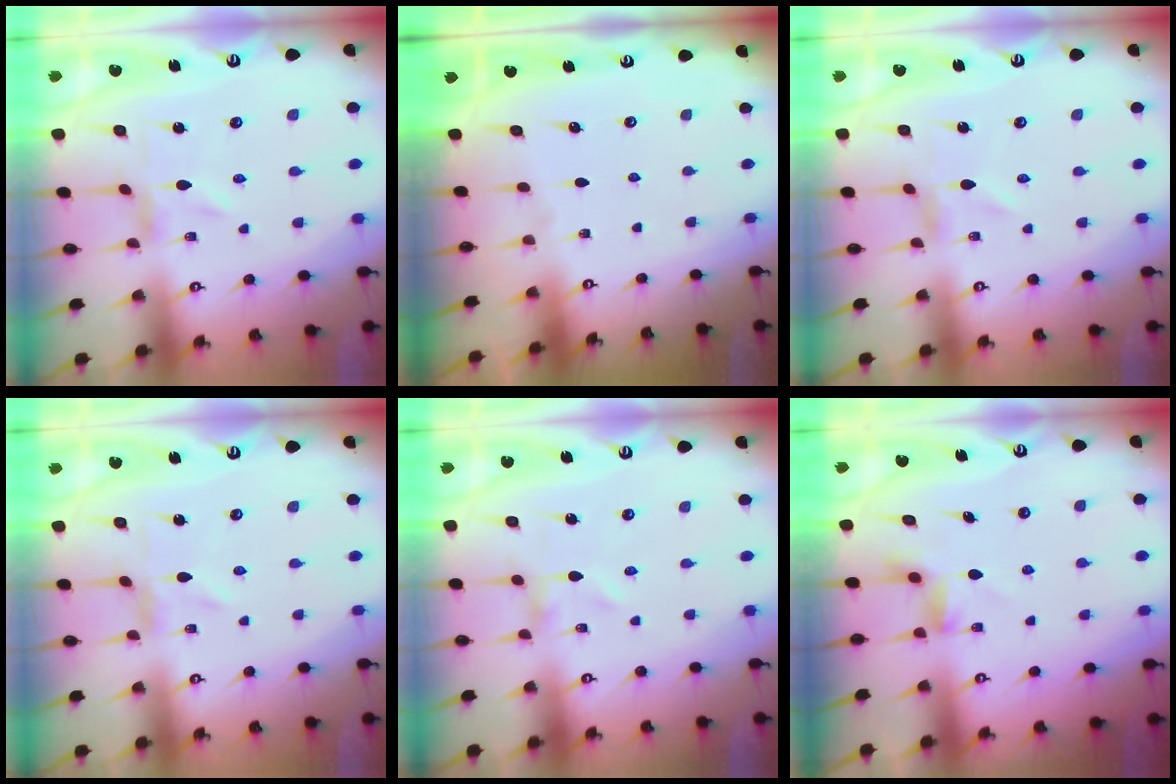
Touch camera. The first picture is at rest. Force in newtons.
{"total": 0.0}
{"total": 0.0}
{"total": 0.0}
{"total": 0.0}
{"total": 4.1, "press": 4.0, "slide": 0.5}